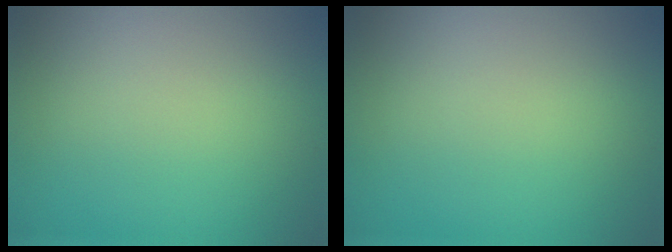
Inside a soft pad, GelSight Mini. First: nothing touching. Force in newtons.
{"total": 0.0}